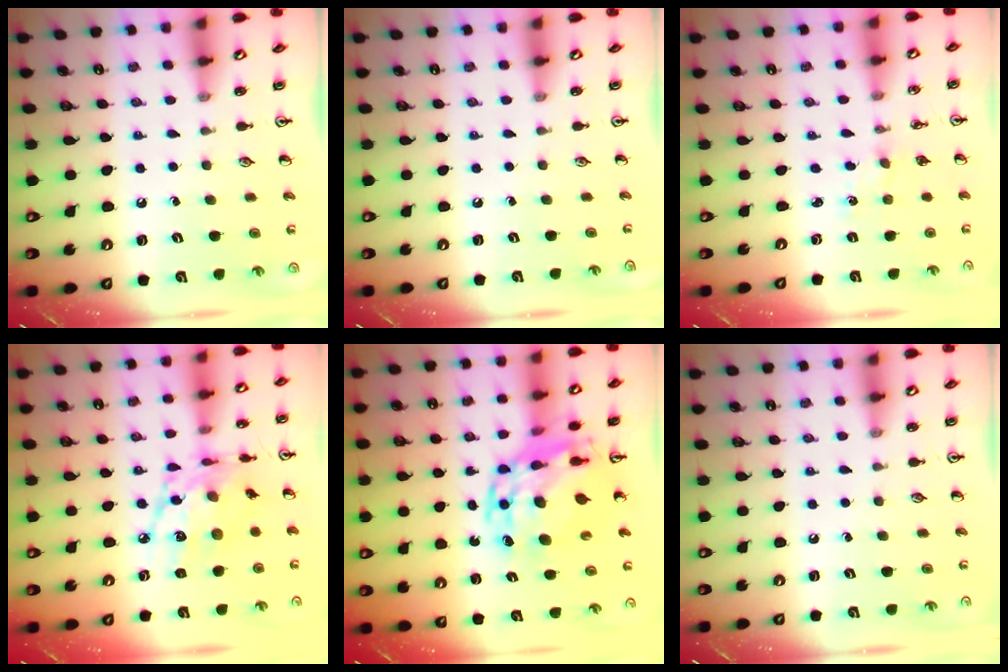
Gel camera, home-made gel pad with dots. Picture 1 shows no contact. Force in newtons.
{"total": 0.0}
{"total": 0.0}
{"total": 14.4, "press": 14.3, "slide": 0.8}
{"total": 16.4, "press": 16.3, "slide": 2.0}
{"total": 0.0}